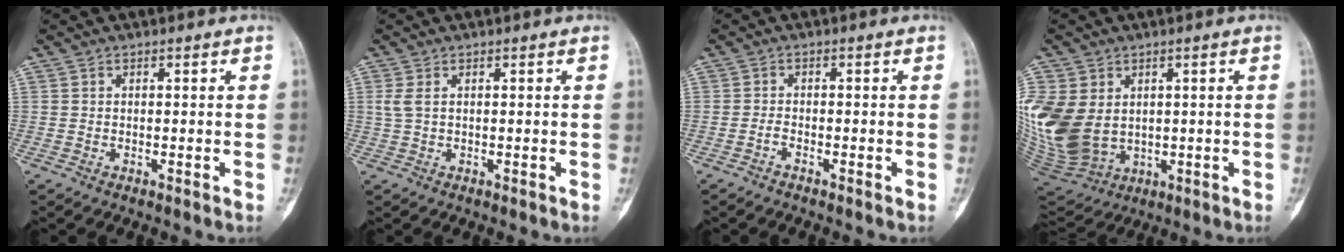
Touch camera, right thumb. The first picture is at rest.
{"total": 1.9, "force": [0.5, 0.8, 1.6], "torque": [-0.049, 0.008, 0.018]}
{"total": 0.8, "force": [-0.8, -0.1, 0.3], "torque": [-0.010, 0.004, -0.020]}
{"total": 17.2, "force": [1.8, 13.2, 11.0], "torque": [-0.255, -0.009, 0.066]}